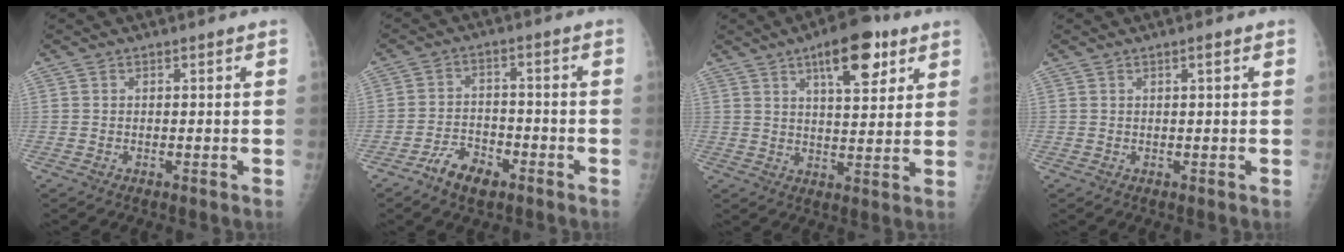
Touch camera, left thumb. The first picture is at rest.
{"total": 6.4, "force": [-4.3, 3.4, 3.3], "torque": [-0.051, 0.026, -0.075]}
{"total": 11.8, "force": [6.2, 4.5, 9.0], "torque": [-0.108, -0.025, 0.091]}
{"total": 1.0, "force": [0.4, 0.0, 0.9], "torque": [-0.015, 0.001, 0.006]}